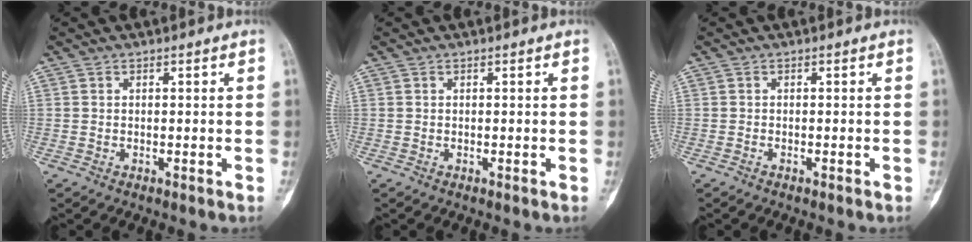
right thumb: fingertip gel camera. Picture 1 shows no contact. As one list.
[{"total": 0.0}, {"total": 0.6, "force": [-0.5, 0.1, 0.3], "torque": [-0.011, 0.002, -0.004]}]